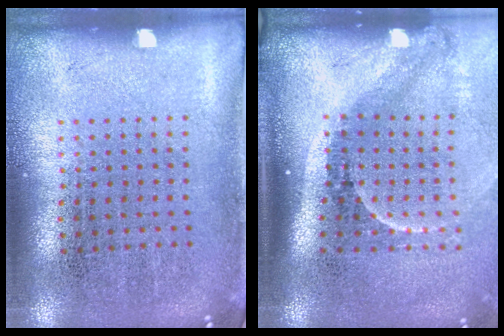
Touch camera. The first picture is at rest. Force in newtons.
{"total": 2.2, "press": 1.4, "slide": 1.7}